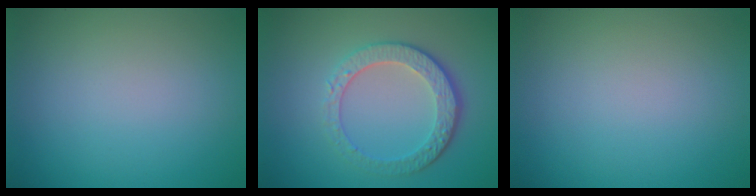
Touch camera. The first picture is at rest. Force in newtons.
{"total": 4.7, "press": 3.3, "slide": 3.3}
{"total": 0.0}